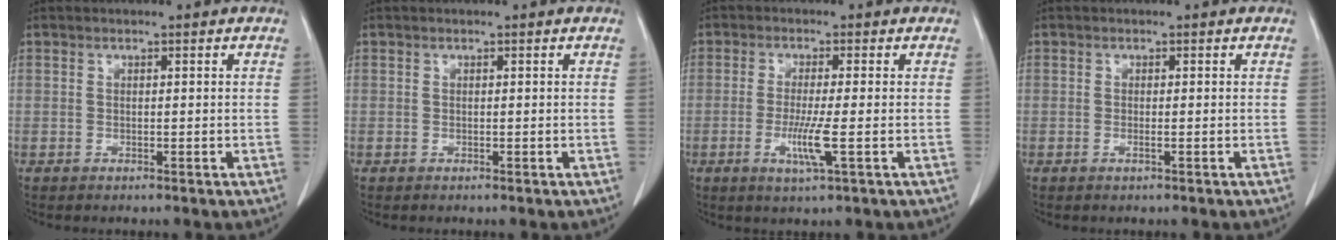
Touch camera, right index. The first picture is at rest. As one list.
[{"total": 0.0}, {"total": 5.1, "force": [-1.4, -0.3, 4.9], "torque": [-0.102, -0.015, -0.027]}, {"total": 0.7, "force": [-0.2, 0.0, 0.6], "torque": [-0.015, -0.002, -0.004]}]